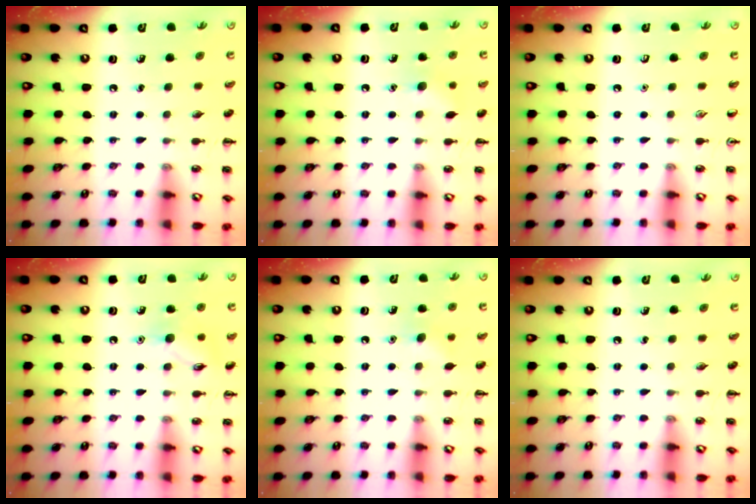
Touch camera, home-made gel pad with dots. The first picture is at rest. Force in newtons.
{"total": 6.7, "press": 6.5, "slide": 1.3}
{"total": 0.0}
{"total": 8.4, "press": 8.4, "slide": 0.8}
{"total": 4.7, "press": 4.5, "slide": 1.2}
{"total": 0.0}